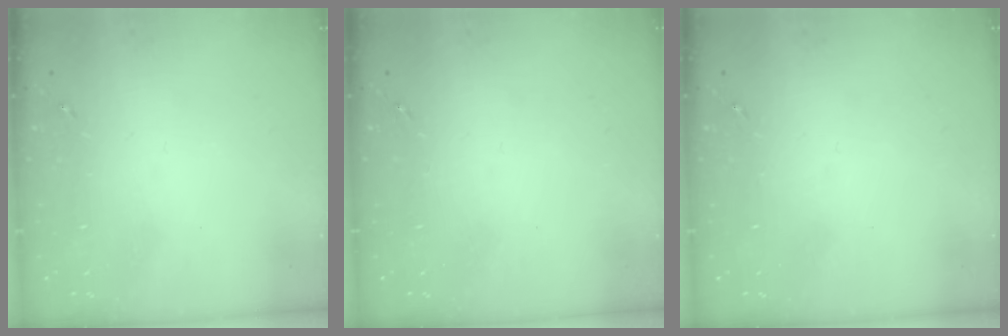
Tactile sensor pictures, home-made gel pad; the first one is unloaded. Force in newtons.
{"total": 0.0}
{"total": 0.0}